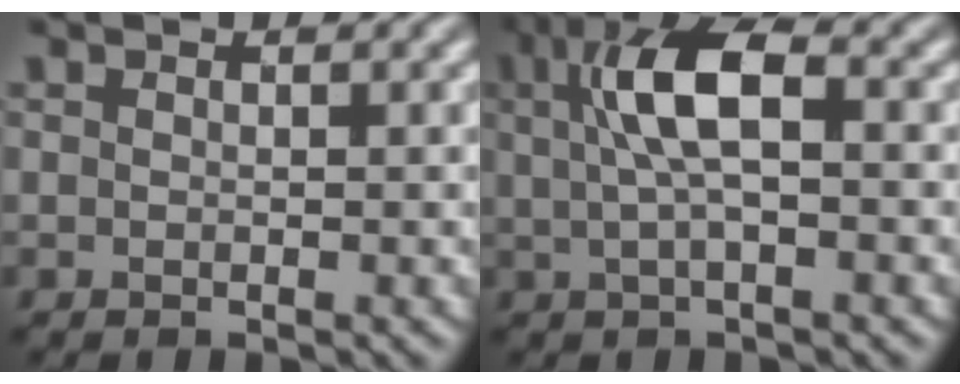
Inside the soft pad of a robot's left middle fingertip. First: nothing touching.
{"total": 5.8, "force": [0.8, 1.9, 5.4], "torque": [-0.112, 0.012, 0.015]}